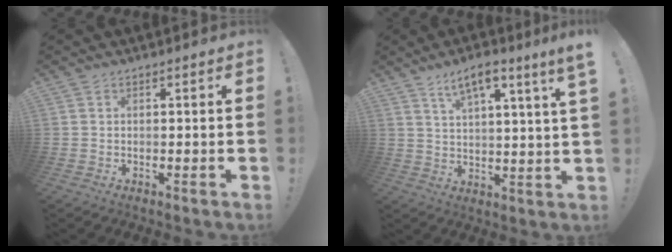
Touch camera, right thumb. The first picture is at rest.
{"total": 8.0, "force": [5.2, 0.3, 6.1], "torque": [-0.097, -0.027, 0.085]}